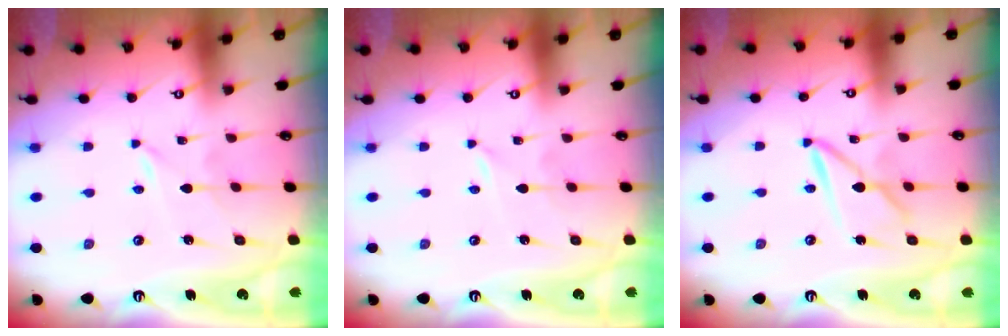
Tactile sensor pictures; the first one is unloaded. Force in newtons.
{"total": 0.0}
{"total": 6.9, "press": 6.9, "slide": 0.5}